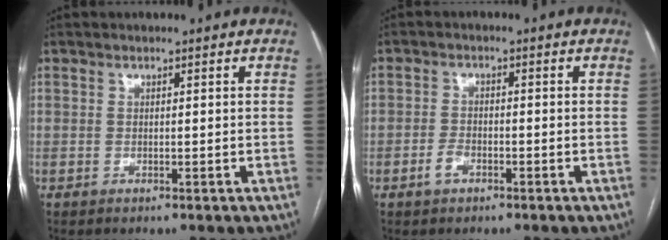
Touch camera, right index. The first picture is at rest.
{"total": 2.5, "force": [-1.4, 1.2, 1.6], "torque": [-0.034, 0.003, -0.026]}